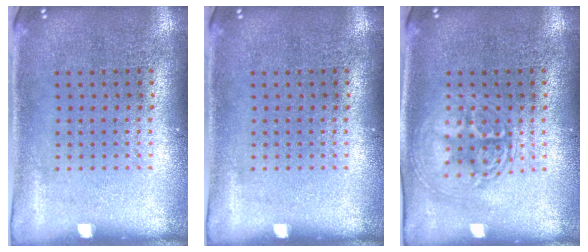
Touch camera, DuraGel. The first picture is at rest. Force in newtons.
{"total": 0.0}
{"total": 3.1, "press": 3.1, "slide": 0.4}